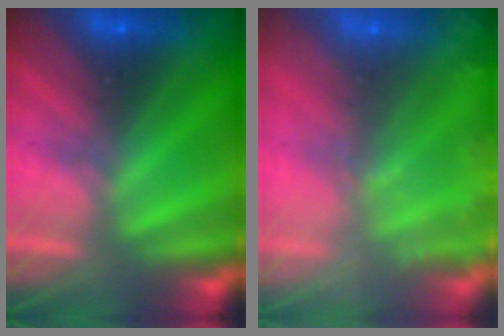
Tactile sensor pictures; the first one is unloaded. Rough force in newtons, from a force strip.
{"total": 9.0}